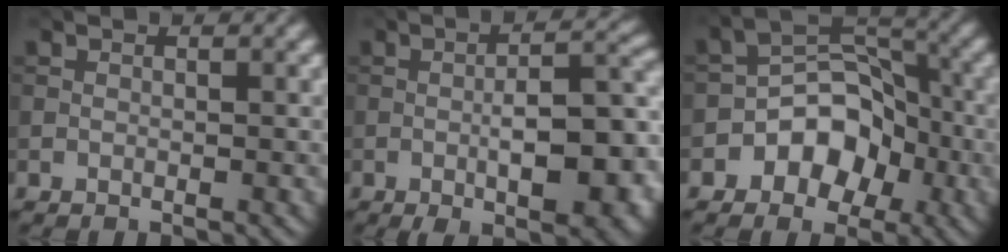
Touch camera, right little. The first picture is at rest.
{"total": 9.7, "force": [-2.4, 3.4, 8.7], "torque": [-0.128, -0.004, -0.034]}
{"total": 5.9, "force": [-2.4, 4.3, 3.3], "torque": [-0.025, 0.013, -0.046]}